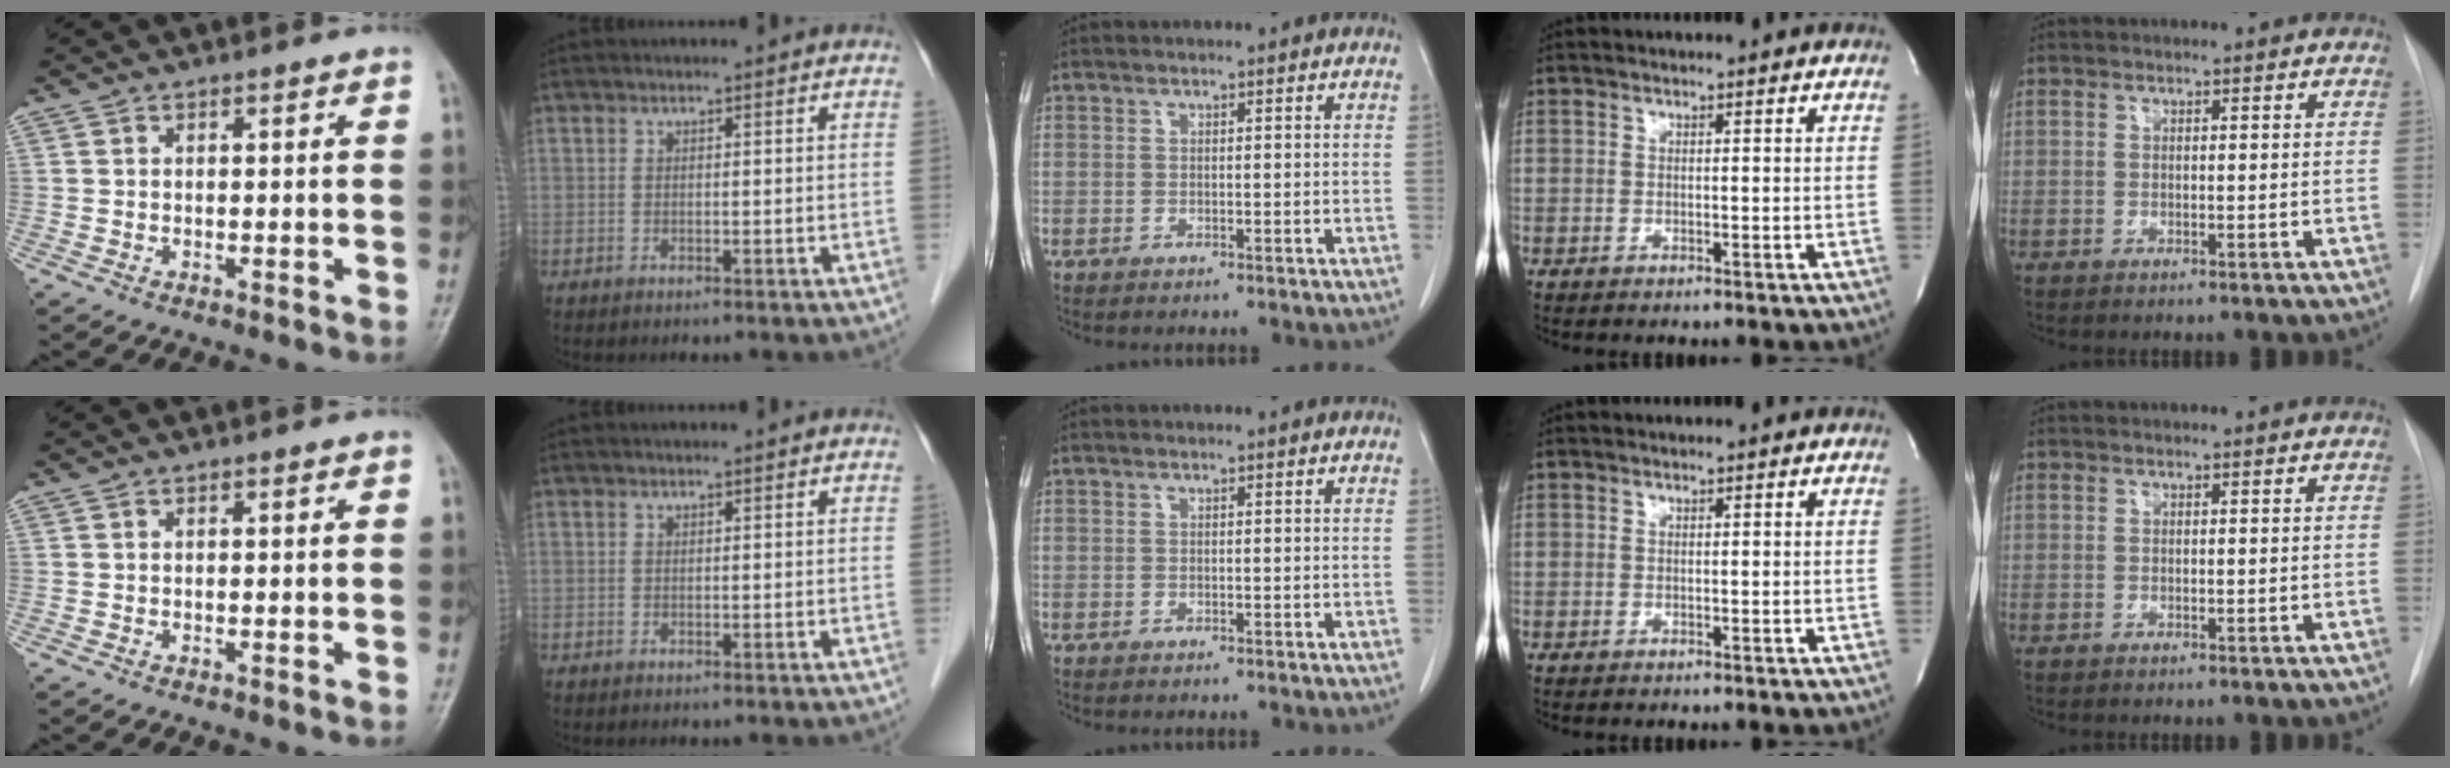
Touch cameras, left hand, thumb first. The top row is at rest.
{}